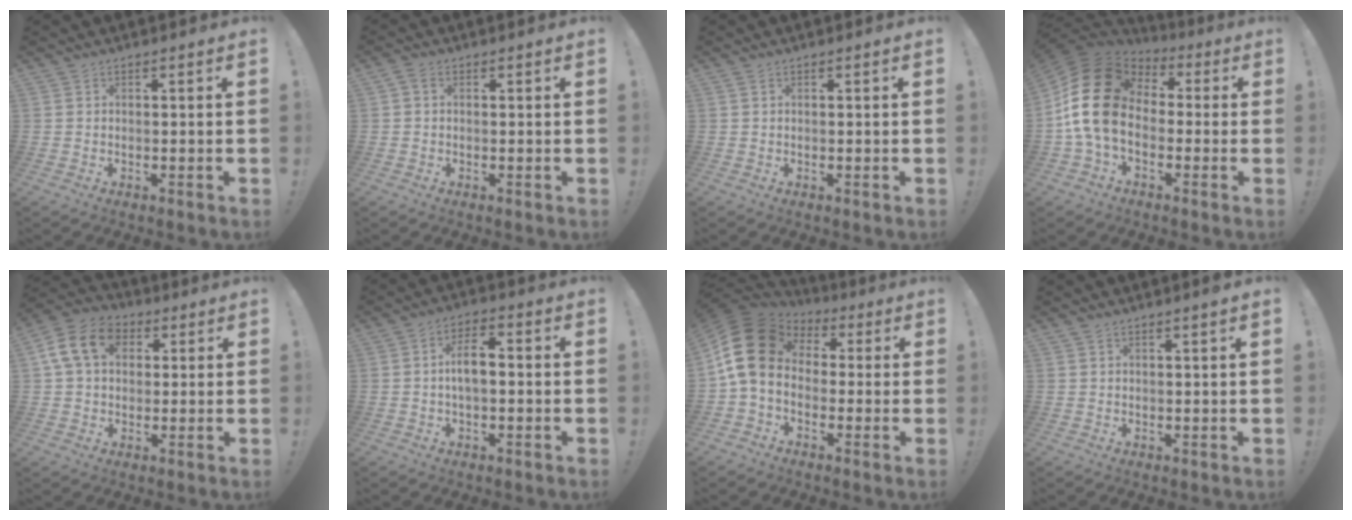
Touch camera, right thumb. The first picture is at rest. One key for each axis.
{"total": 1.3, "fx": 0.0, "fy": 0.9, "fz": 1.0, "tx": -0.025, "ty": 0.006, "tz": 0.000}
{"total": 0.6, "fx": 0.1, "fy": 0.0, "fz": 0.6, "tx": -0.017, "ty": 0.002, "tz": 0.002}
{"total": 18.9, "fx": 0.8, "fy": 12.8, "fz": 13.9, "tx": -0.265, "ty": 0.015, "tz": 0.021}
{"total": 14.2, "fx": 3.9, "fy": 10.6, "fz": 8.6, "tx": -0.152, "ty": 0.006, "tz": 0.077}
{"total": 7.2, "fx": -0.1, "fy": 3.2, "fz": 6.5, "tx": -0.112, "ty": 0.007, "tz": -0.004}
{"total": 16.2, "fx": 2.0, "fy": 11.5, "fz": 11.3, "tx": -0.205, "ty": 0.003, "tz": 0.041}
{"total": 1.5, "fx": 0.9, "fy": -0.1, "fz": 1.2, "tx": -0.022, "ty": 0.000, "tz": 0.014}